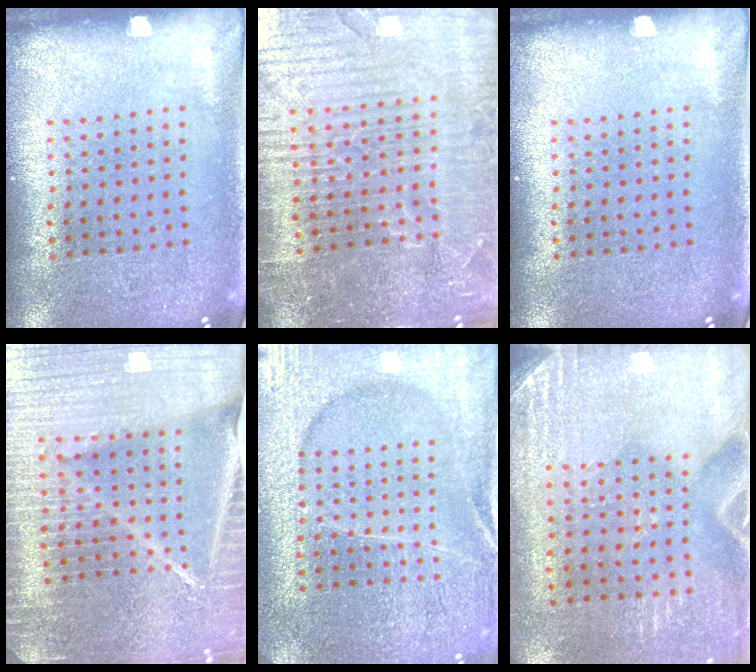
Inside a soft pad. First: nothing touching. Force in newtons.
{"total": 5.1, "press": 4.6, "slide": 2.1}
{"total": 0.0}
{"total": 6.1, "press": 5.4, "slide": 2.9}
{"total": 4.0, "press": 3.9, "slide": 1.1}
{"total": 2.8, "press": 2.5, "slide": 1.3}